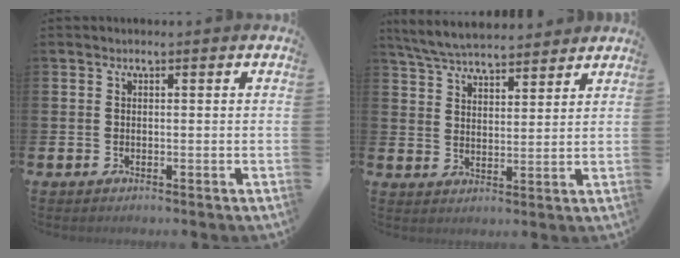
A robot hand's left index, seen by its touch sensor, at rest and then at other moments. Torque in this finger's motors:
{"motor_torque": [1.04, -1.10, 0.25, 0.09]}